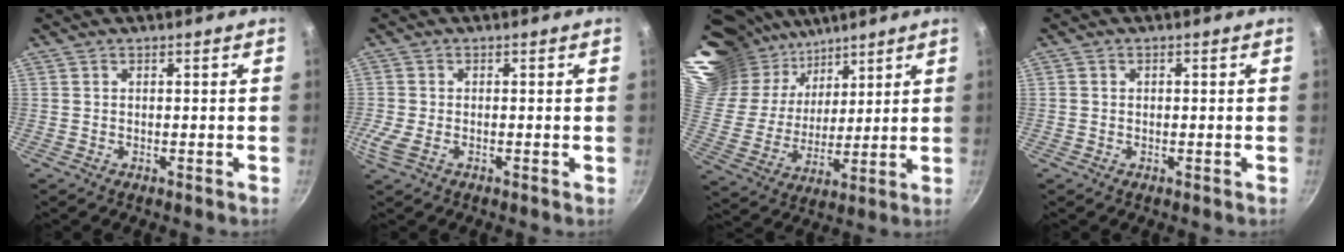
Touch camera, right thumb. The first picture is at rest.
{"total": 3.5, "force": [-1.1, 1.5, 2.9], "torque": [-0.068, -0.004, -0.029]}
{"total": 26.3, "force": [19.9, 14.5, 9.2], "torque": [-0.179, -0.070, 0.380]}
{"total": 0.5, "force": [-0.1, 0.5, 0.2], "torque": [-0.001, 0.002, -0.002]}